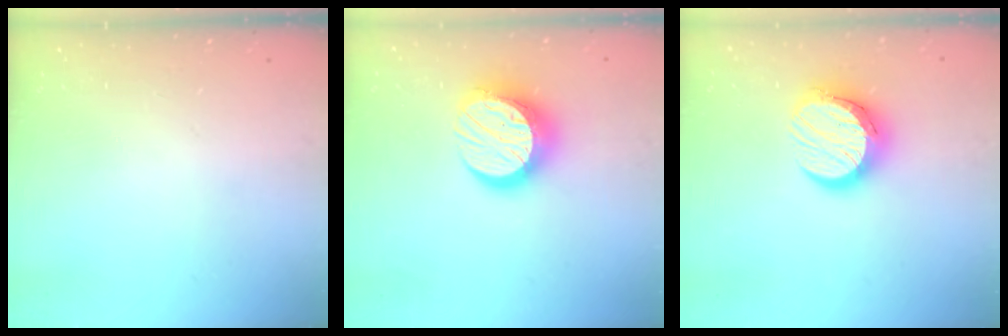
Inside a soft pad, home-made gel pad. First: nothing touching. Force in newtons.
{"total": 14.3, "press": 14.2, "slide": 1.6}
{"total": 12.4, "press": 12.4, "slide": 0.9}